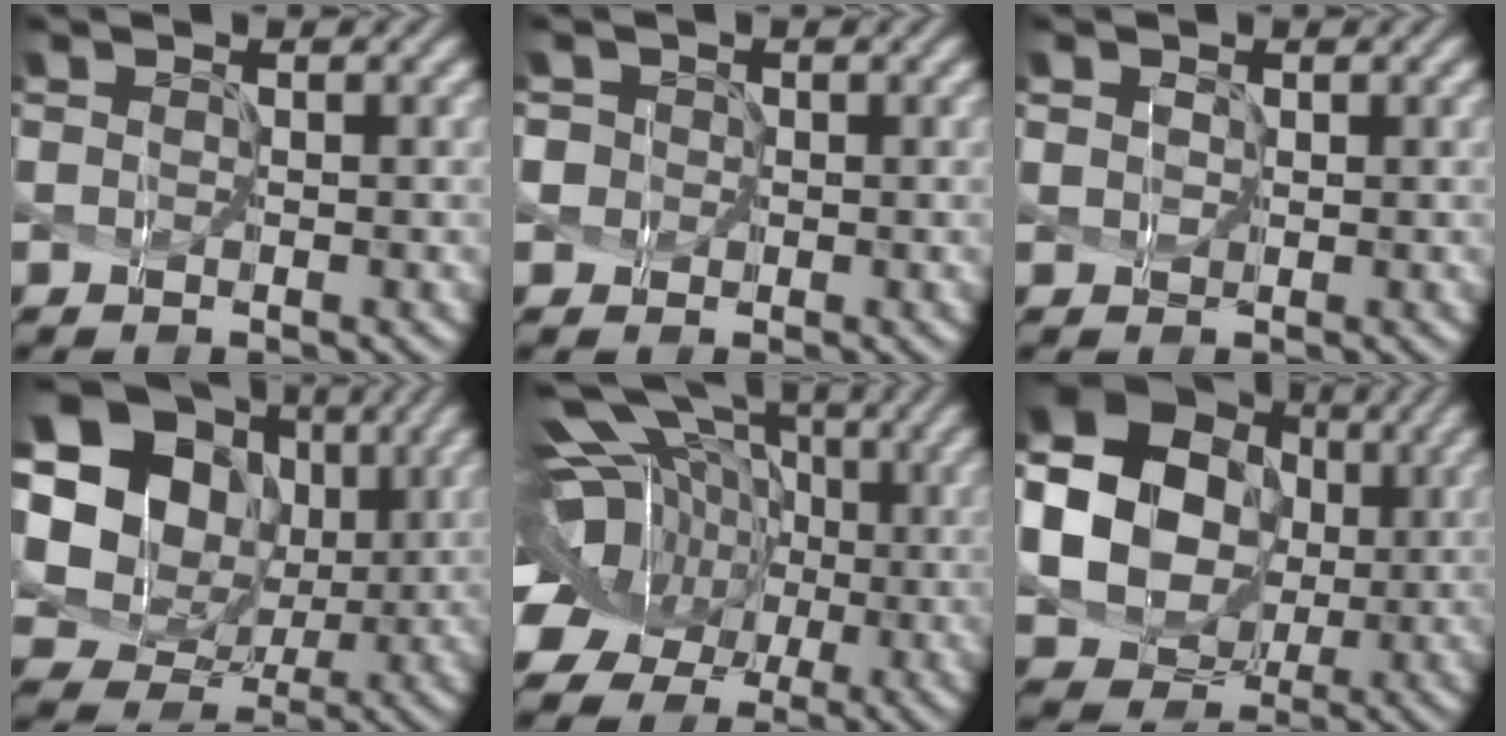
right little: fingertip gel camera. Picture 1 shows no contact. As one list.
[{"total": 4.4, "force": [-0.1, 4.3, 1.1], "torque": [-0.011, 0.028, -0.041]}, {"total": 1.9, "force": [1.0, 1.4, 0.9], "torque": [0.007, 0.019, -0.010]}, {"total": 15.2, "force": [4.2, 13.0, 6.6], "torque": [-0.181, 0.027, 0.068]}, {"total": 17.1, "force": [-0.1, 14.7, 8.7], "torque": [-0.190, 0.023, -0.030]}, {"total": 16.2, "force": [2.1, 14.3, 7.3], "torque": [-0.200, 0.031, 0.007]}]